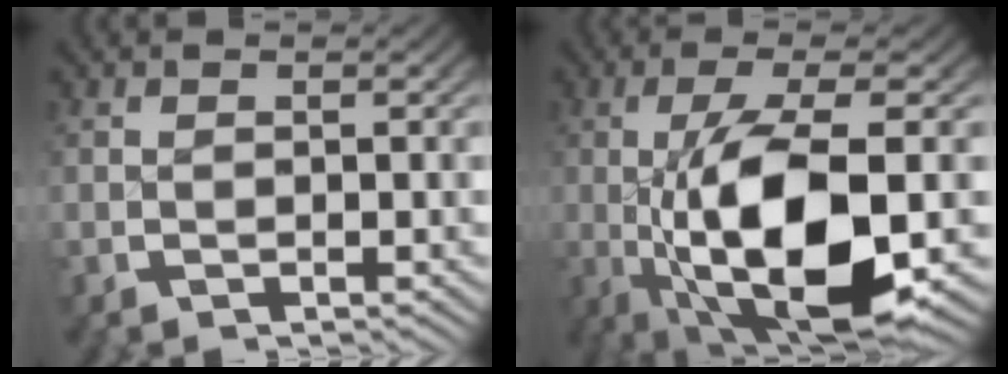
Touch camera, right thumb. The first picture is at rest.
{"total": 15.3, "force": [-2.5, 7.3, 13.3], "torque": [-0.256, -0.040, -0.012]}